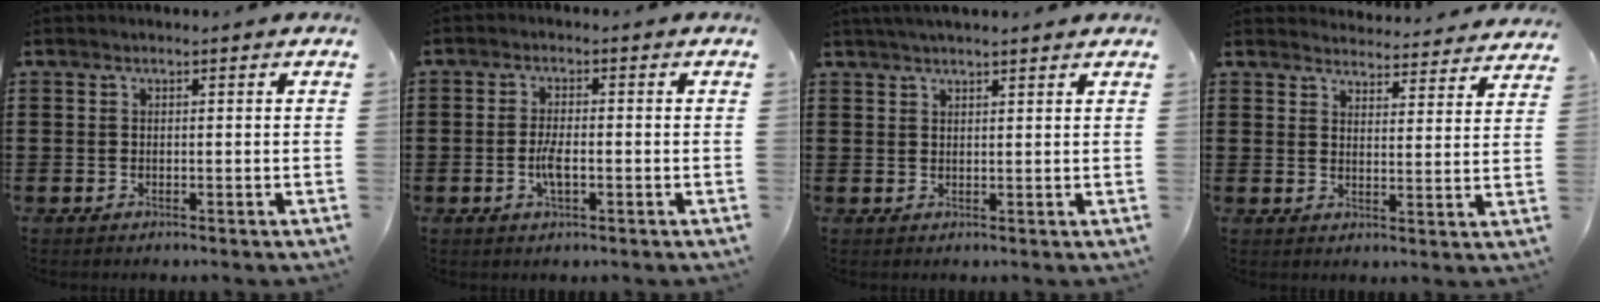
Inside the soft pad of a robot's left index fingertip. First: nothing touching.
{"total": 3.8, "force": [-0.8, 1.2, 3.5], "torque": [-0.068, 0.000, -0.016]}
{"total": 2.1, "force": [1.9, 0.1, 0.9], "torque": [-0.021, 0.004, 0.035]}
{"total": 4.1, "force": [4.1, 0.1, 0.1], "torque": [-0.011, -0.029, 0.071]}